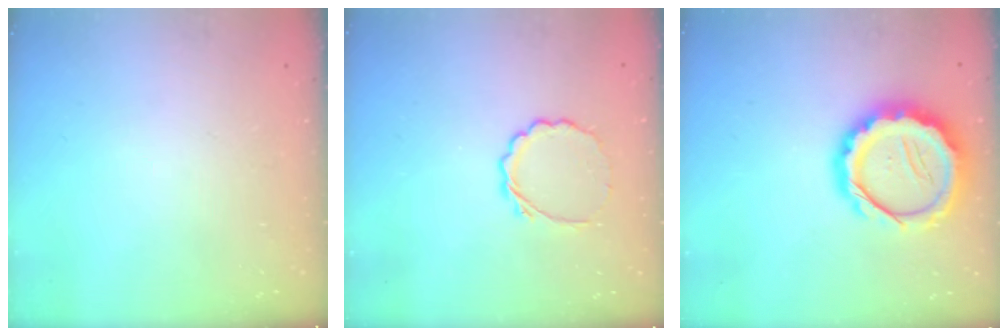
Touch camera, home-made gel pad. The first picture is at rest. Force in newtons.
{"total": 4.2, "press": 4.0, "slide": 1.3}
{"total": 15.6, "press": 15.5, "slide": 2.0}